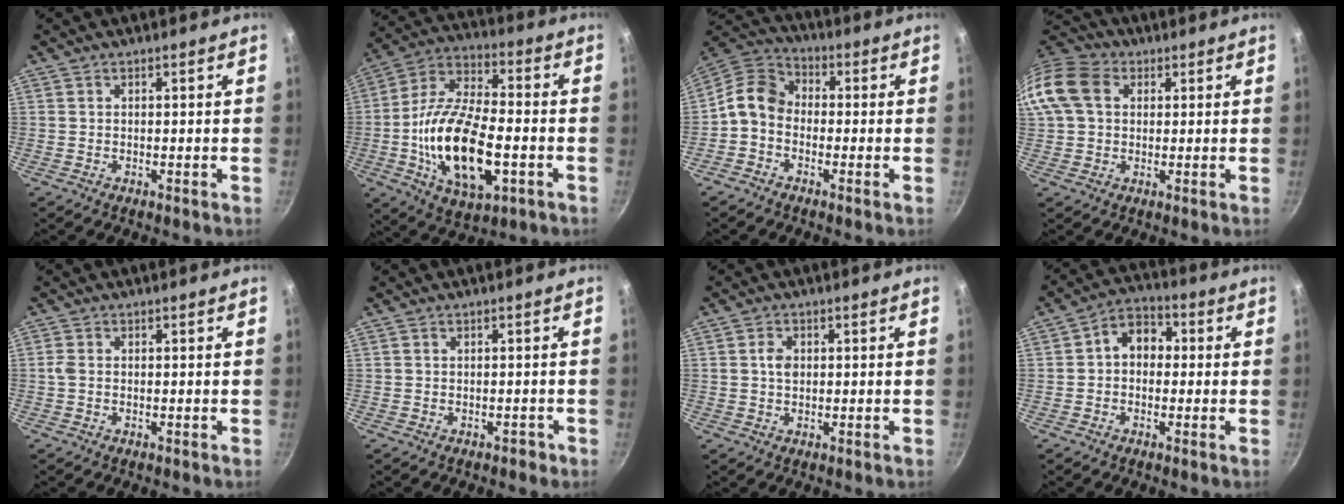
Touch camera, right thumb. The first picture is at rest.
{"total": 21.3, "force": [-4.6, 10.1, 18.2], "torque": [-0.332, 0.023, -0.087]}
{"total": 8.2, "force": [-1.8, 6.4, 4.8], "torque": [-0.080, 0.042, -0.058]}
{"total": 13.2, "force": [3.0, 10.2, 7.8], "torque": [-0.150, 0.023, 0.039]}
{"total": 1.3, "force": [-0.1, 0.8, 1.0], "torque": [-0.025, 0.003, -0.004]}
{"total": 1.1, "force": [-0.7, 0.8, 0.4], "torque": [0.007, 0.018, 0.001]}
{"total": 2.6, "force": [0.4, 1.9, 1.8], "torque": [-0.026, 0.003, 0.005]}
{"total": 7.2, "force": [0.4, 5.5, 4.5], "torque": [-0.032, 0.021, -0.012]}